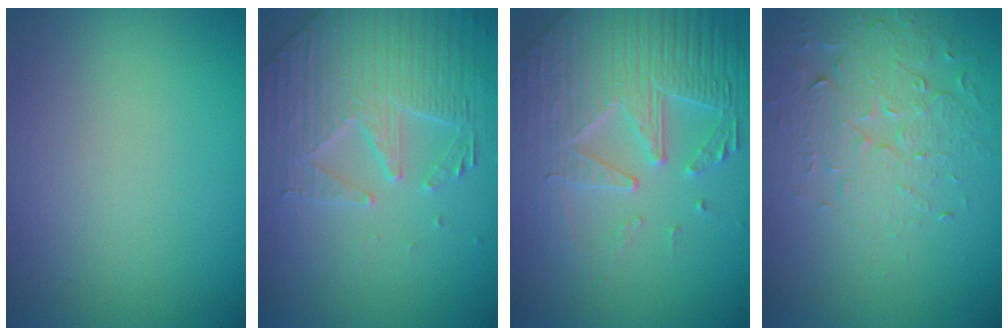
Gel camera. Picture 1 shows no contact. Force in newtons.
{"total": 4.2, "press": 3.9, "slide": 1.6}
{"total": 6.5, "press": 5.4, "slide": 3.6}
{"total": 4.1, "press": 3.5, "slide": 2.2}